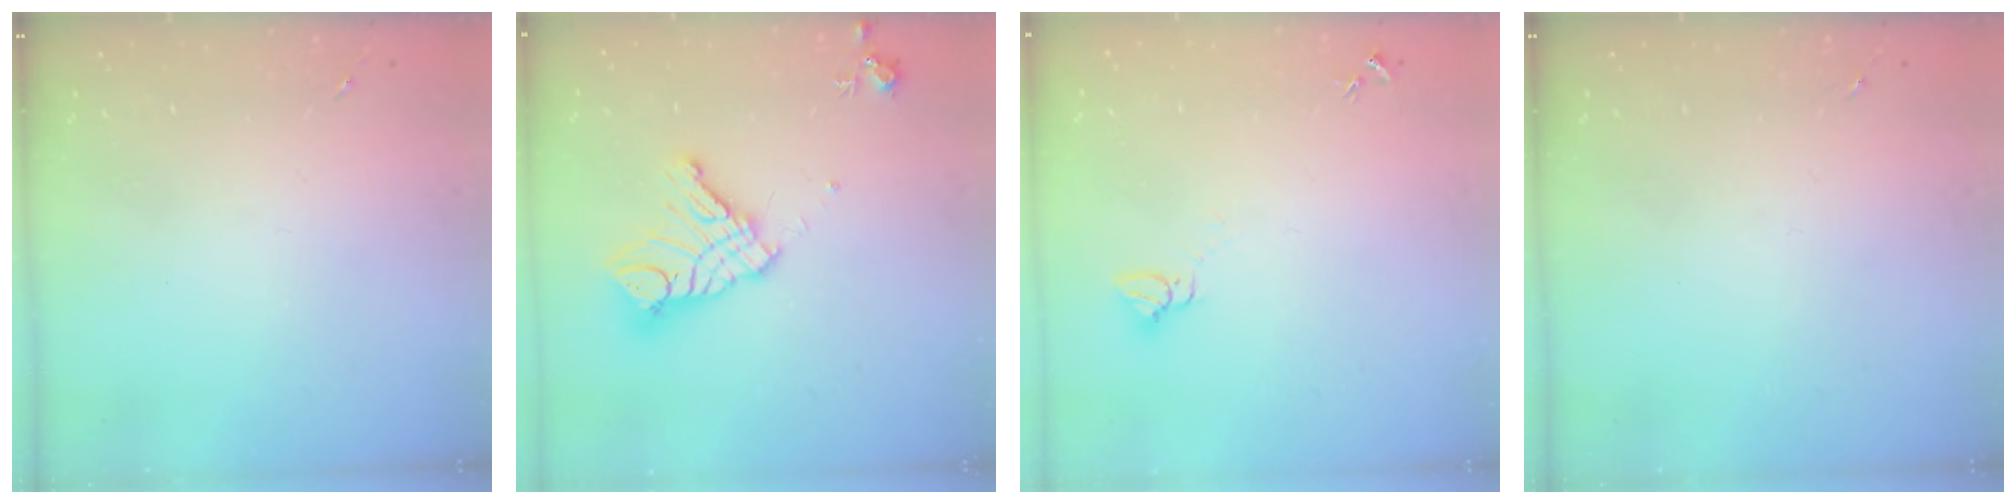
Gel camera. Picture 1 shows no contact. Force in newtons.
{"total": 15.8, "press": 15.7, "slide": 1.7}
{"total": 2.8, "press": 2.8, "slide": 0.1}
{"total": 0.0}